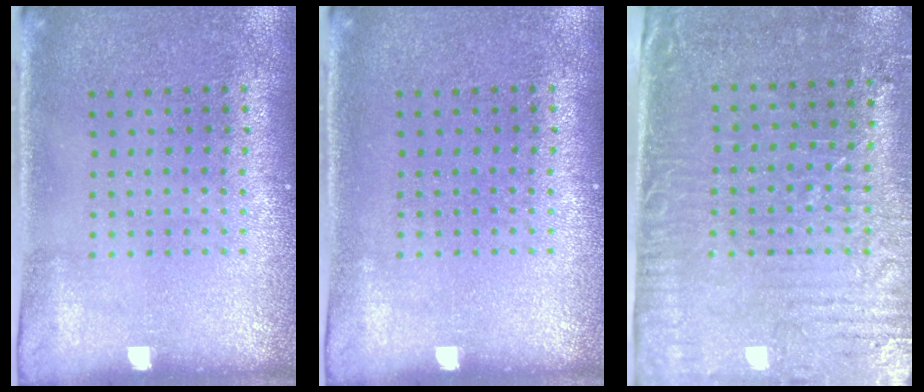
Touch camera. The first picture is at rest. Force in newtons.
{"total": 0.0}
{"total": 3.2, "press": 2.8, "slide": 1.6}